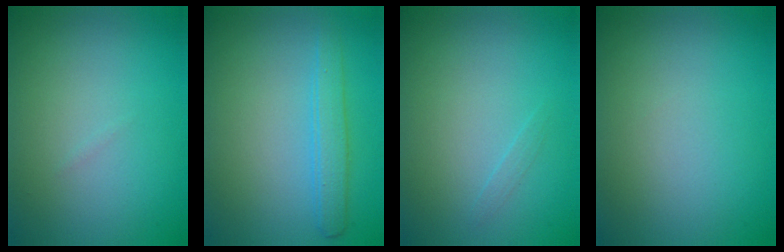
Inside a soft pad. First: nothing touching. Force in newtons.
{"total": 2.2, "press": 2.2, "slide": 0.2}
{"total": 0.5, "press": 0.5, "slide": 0.0}
{"total": 0.0}